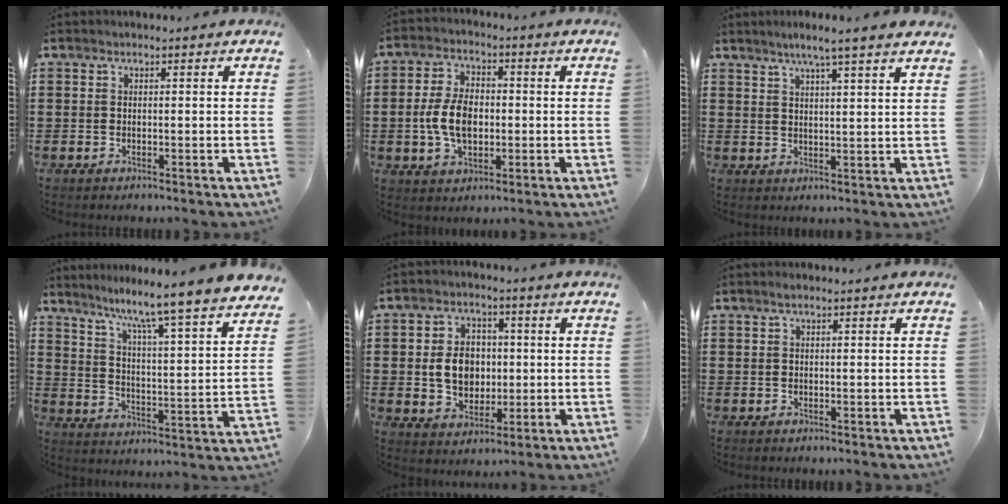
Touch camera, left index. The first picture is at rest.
{"total": 7.5, "force": [-0.7, 4.5, 5.9], "torque": [-0.136, 0.004, -0.018]}
{"total": 4.1, "force": [3.4, -0.8, 2.2], "torque": [-0.053, -0.009, 0.058]}
{"total": 7.1, "force": [6.2, -1.4, 3.1], "torque": [-0.080, -0.065, 0.091]}
{"total": 7.1, "force": [0.2, 5.5, 4.4], "torque": [-0.089, 0.007, -0.003]}
{"total": 0.5, "force": [0.3, 0.0, 0.4], "torque": [-0.008, 0.000, 0.006]}